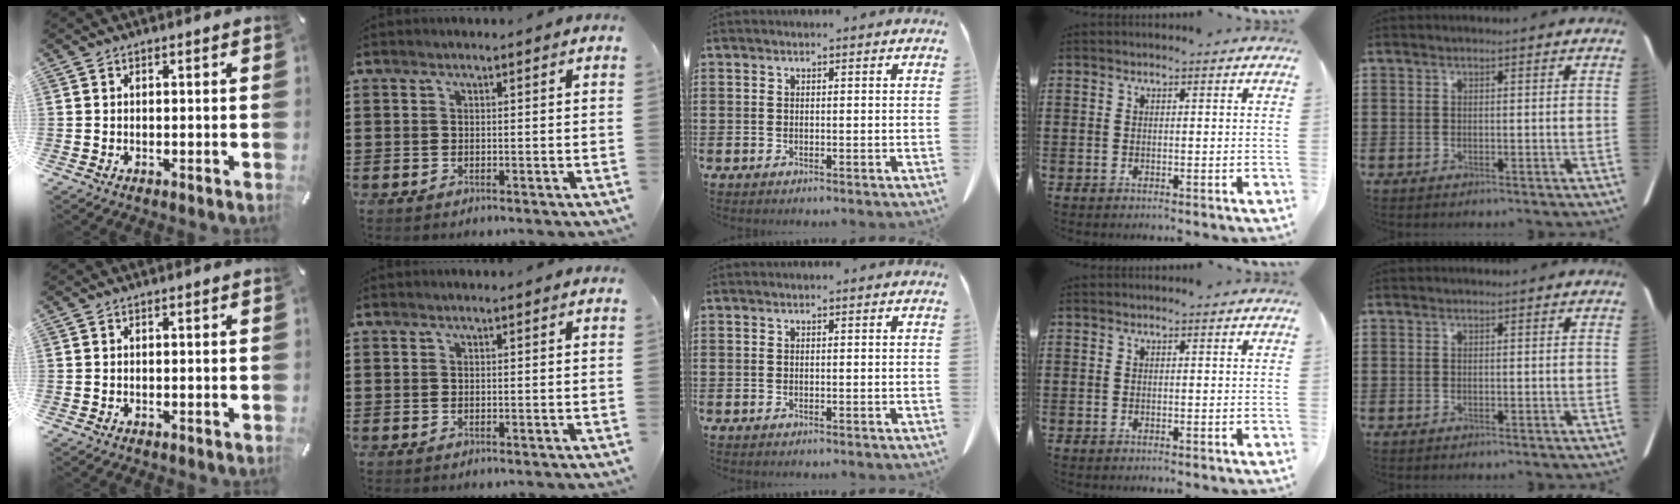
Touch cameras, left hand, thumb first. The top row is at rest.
{}